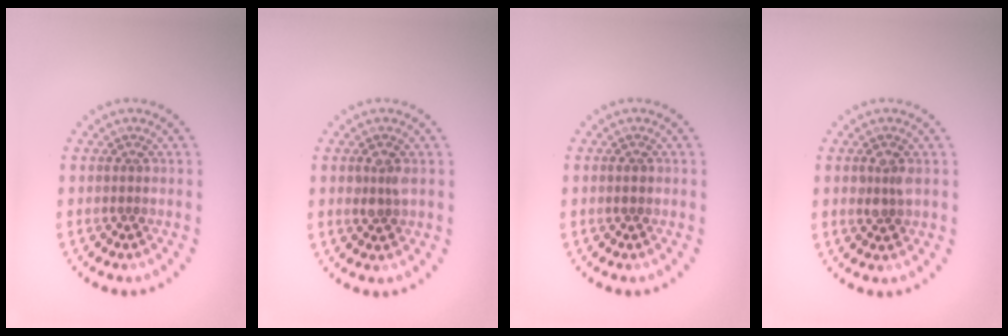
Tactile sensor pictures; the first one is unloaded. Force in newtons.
{"total": 1.4, "press": 1.4, "slide": 0.2}
{"total": 1.0, "press": 0.9, "slide": 0.2}
{"total": 1.7, "press": 1.7, "slide": 0.2}